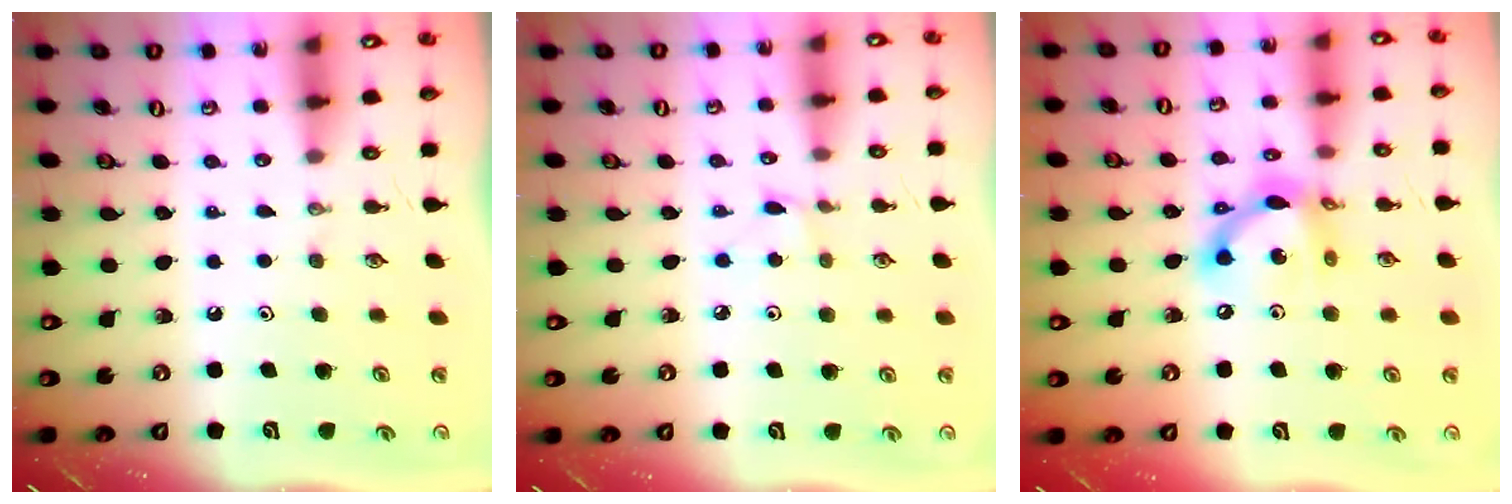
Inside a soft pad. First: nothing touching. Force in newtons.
{"total": 1.5, "press": 1.5, "slide": 0.2}
{"total": 12.9, "press": 12.8, "slide": 1.0}